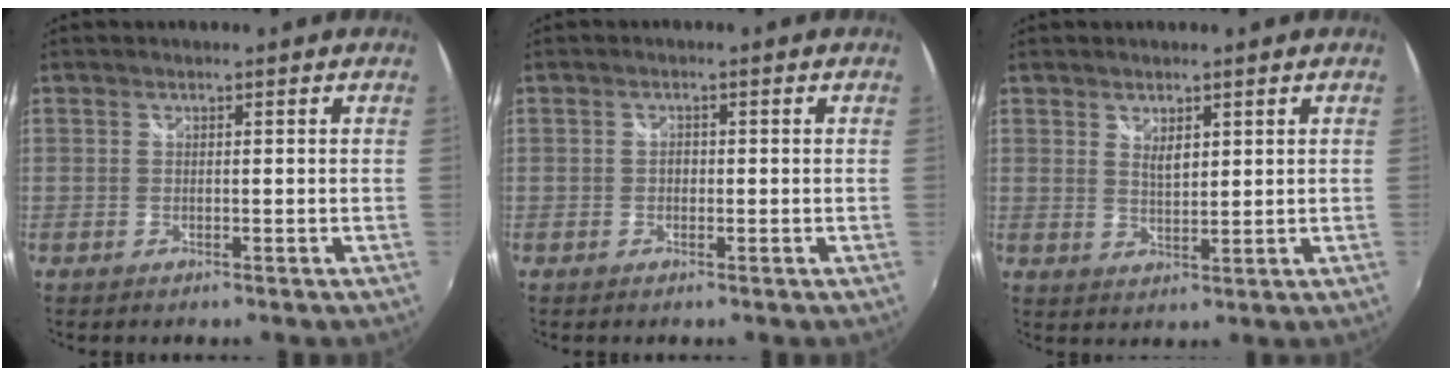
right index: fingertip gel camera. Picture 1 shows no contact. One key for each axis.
{"total": 1.0, "fx": -0.2, "fy": 0.9, "fz": 0.5, "tx": -0.007, "ty": 0.002, "tz": -0.006}
{"total": 3.1, "fx": 1.6, "fy": 1.5, "fz": 2.2, "tx": -0.035, "ty": -0.002, "tz": 0.028}